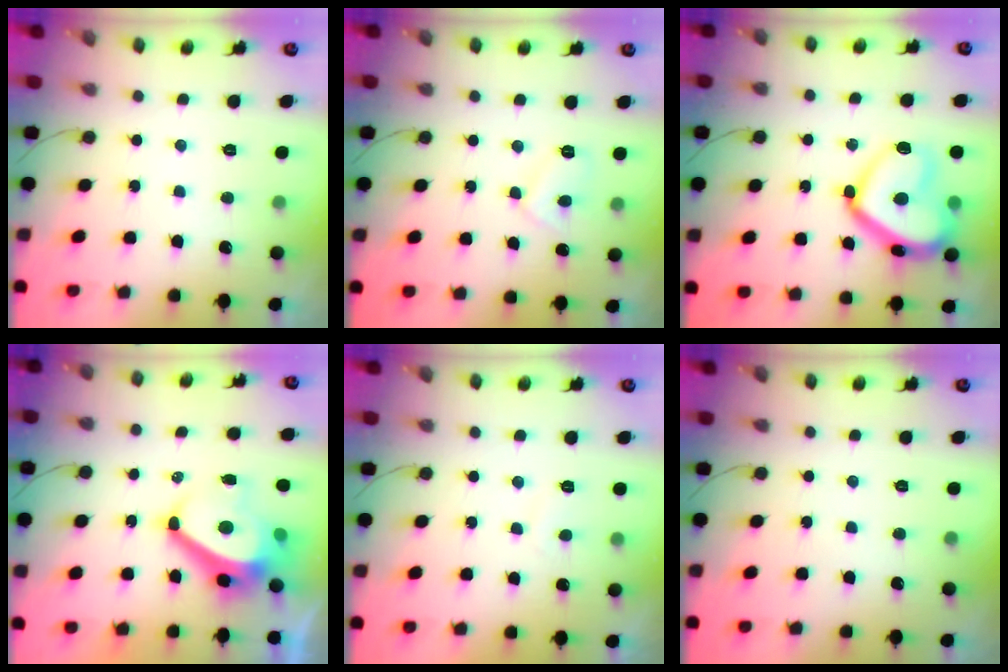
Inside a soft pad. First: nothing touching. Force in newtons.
{"total": 5.2, "press": 5.2, "slide": 0.3}
{"total": 18.9, "press": 18.9, "slide": 1.4}
{"total": 11.2, "press": 10.6, "slide": 3.4}
{"total": 0.0}
{"total": 0.0}